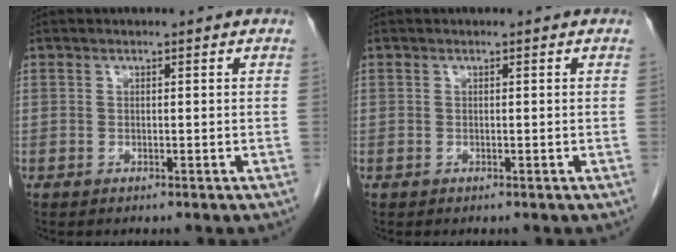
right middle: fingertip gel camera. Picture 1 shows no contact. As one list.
[{"total": 0.0}]